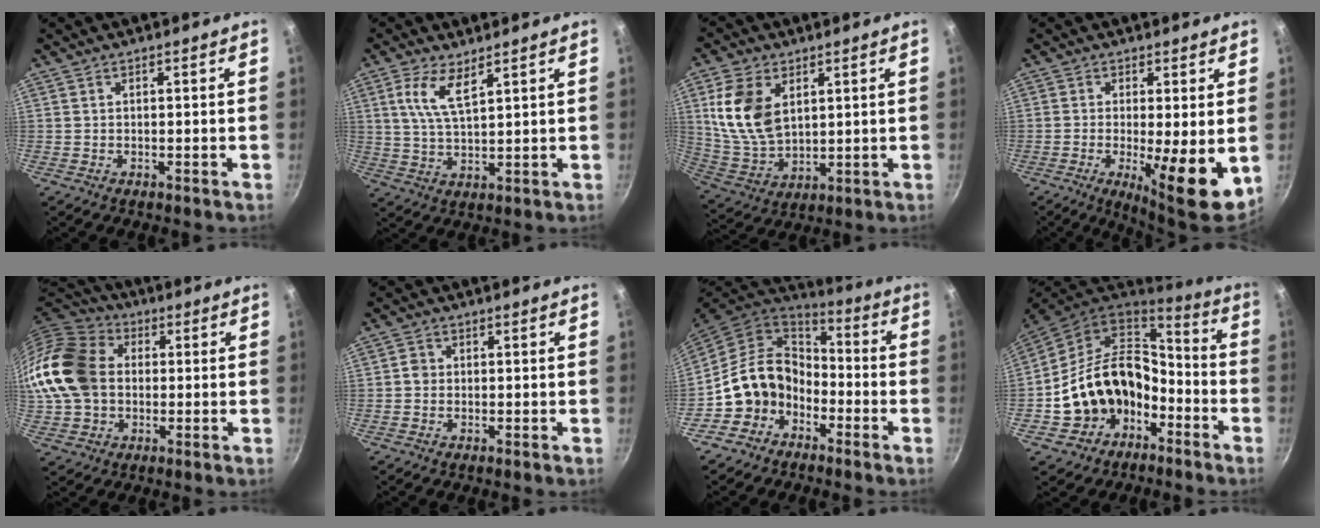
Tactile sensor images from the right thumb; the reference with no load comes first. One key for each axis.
{"total": 6.8, "fx": 3.5, "fy": 2.3, "fz": 5.3, "tx": -0.104, "ty": -0.024, "tz": 0.071}
{"total": 13.1, "fx": 4.0, "fy": 8.3, "fz": 9.2, "tx": -0.169, "ty": -0.021, "tz": 0.093}
{"total": 10.5, "fx": -1.3, "fy": 2.4, "fz": 10.1, "tx": -0.149, "ty": -0.015, "tz": -0.013}
{"total": 19.9, "fx": 0.9, "fy": 15.4, "fz": 12.6, "tx": -0.253, "ty": 0.038, "tz": 0.008}
{"total": 1.6, "fx": -0.1, "fy": 1.5, "fz": 0.6, "tx": -0.005, "ty": 0.008, "tz": -0.004}
{"total": 13.1, "fx": -4.7, "fy": 10.8, "fz": 5.7, "tx": -0.066, "ty": 0.062, "tz": -0.098}
{"total": 18.3, "fx": -5.5, "fy": 14.3, "fz": 10.1, "tx": -0.161, "ty": 0.071, "tz": -0.080}